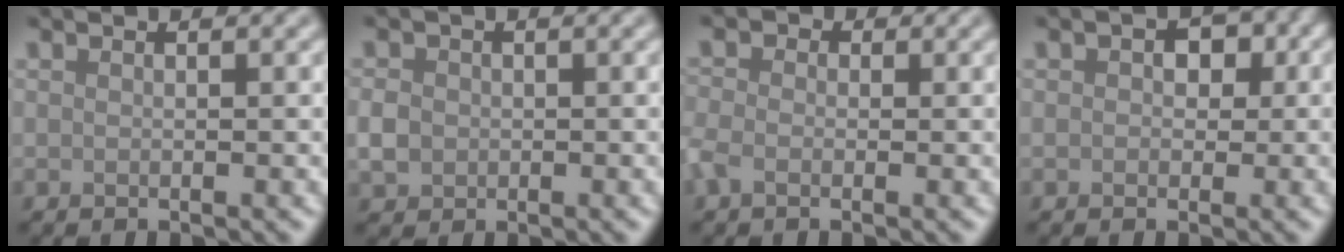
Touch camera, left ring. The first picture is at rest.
{"total": 2.0, "force": [-0.2, 1.8, 0.9], "torque": [-0.017, -0.001, -0.008]}
{"total": 2.6, "force": [-0.7, 2.1, 1.4], "torque": [-0.032, 0.006, -0.028]}
{"total": 2.3, "force": [0.3, 1.8, 1.4], "torque": [-0.010, 0.003, 0.000]}